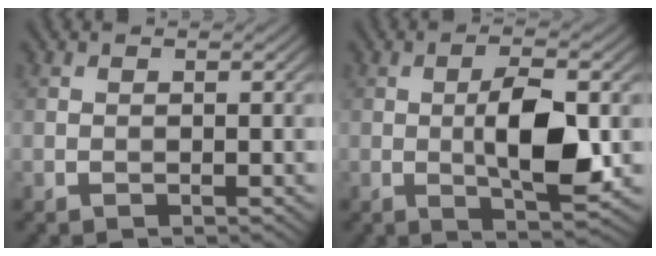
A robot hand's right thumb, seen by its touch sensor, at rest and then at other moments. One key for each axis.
{"total": 7.5, "fx": -0.4, "fy": 2.3, "fz": 7.1, "tx": -0.123, "ty": 0.002, "tz": -0.006}